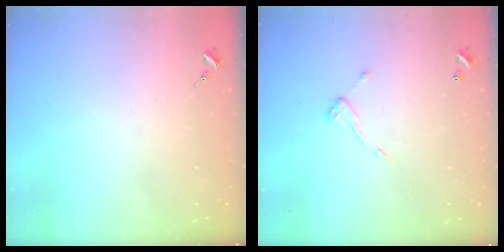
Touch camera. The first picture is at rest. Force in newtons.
{"total": 7.7, "press": 7.7, "slide": 0.2}